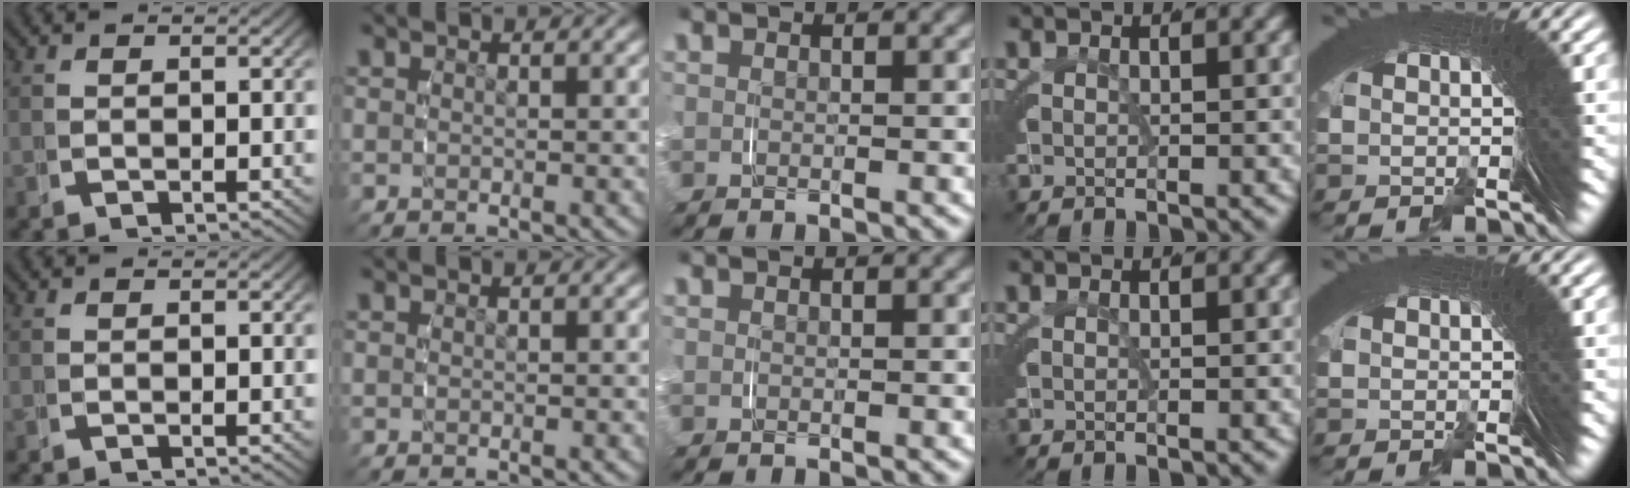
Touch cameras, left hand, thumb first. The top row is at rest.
{}